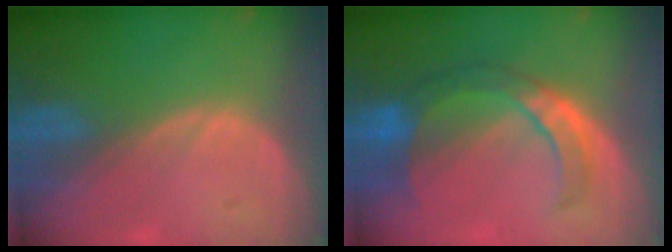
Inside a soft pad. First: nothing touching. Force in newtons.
{"total": 7.5, "press": 7.2, "slide": 2.0}